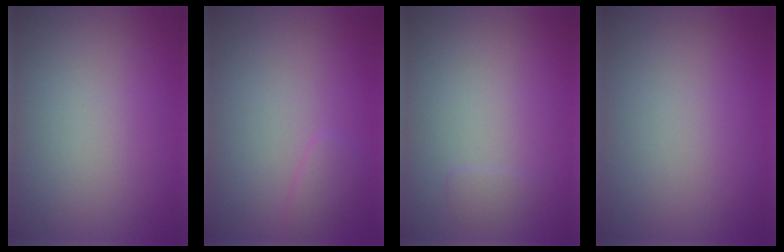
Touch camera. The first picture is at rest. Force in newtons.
{"total": 1.1, "press": 1.1, "slide": 0.1}
{"total": 0.7, "press": 0.7, "slide": 0.2}
{"total": 0.0}